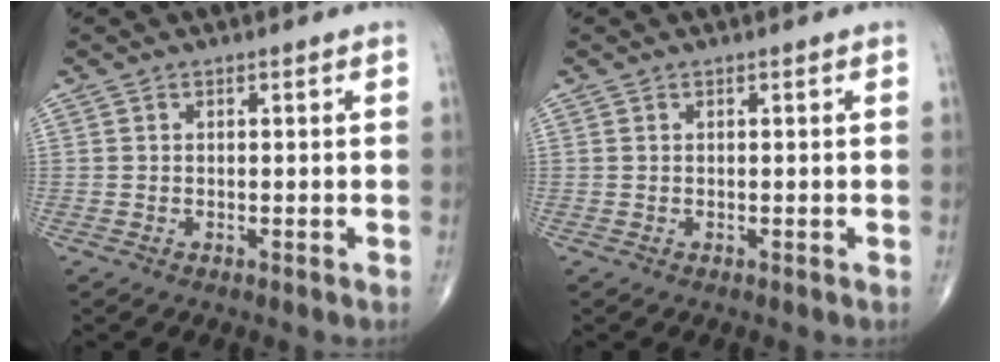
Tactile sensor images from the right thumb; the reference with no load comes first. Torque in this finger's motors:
{"motor_torque": [0.15, 0.42, -0.13, -0.01, -0.02]}